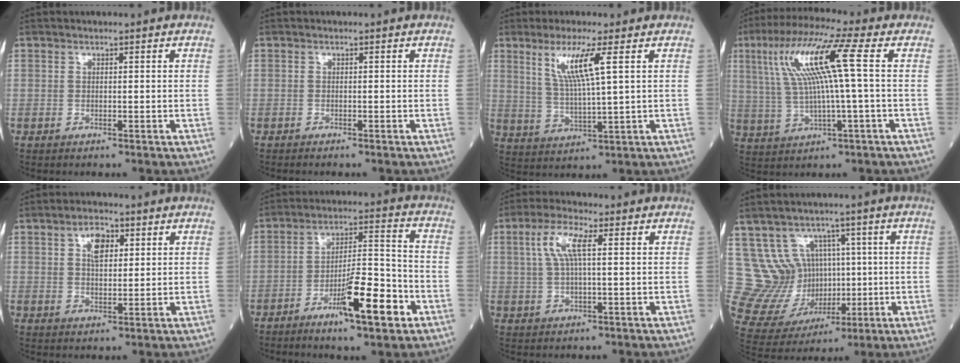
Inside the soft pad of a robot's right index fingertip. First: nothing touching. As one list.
[{"total": 0.7, "force": [-0.6, 0.1, 0.3], "torque": [-0.007, -0.001, -0.007]}, {"total": 7.7, "force": [3.3, -0.4, 6.9], "torque": [-0.139, -0.006, 0.072]}, {"total": 12.2, "force": [2.8, -0.1, 11.9], "torque": [-0.243, 0.027, 0.056]}, {"total": 4.6, "force": [2.0, 2.2, 3.5], "torque": [-0.065, 0.008, 0.037]}, {"total": 11.8, "force": [-5.7, 1.8, 10.2], "torque": [-0.170, 0.002, -0.091]}, {"total": 5.9, "force": [1.8, 1.2, 5.5], "torque": [-0.122, 0.013, 0.039]}, {"total": 11.3, "force": [2.5, 10.1, 4.4], "torque": [-0.100, 0.044, 0.083]}]